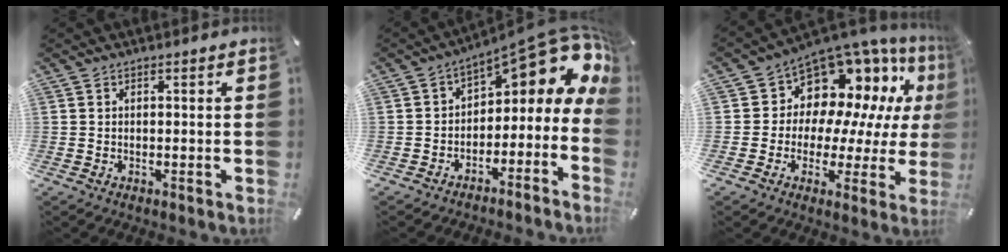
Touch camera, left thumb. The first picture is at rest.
{"total": 11.8, "force": [6.2, 5.7, 8.2], "torque": [-0.094, -0.054, 0.096]}
{"total": 11.6, "force": [7.4, 8.5, 2.8], "torque": [-0.049, -0.081, 0.136]}